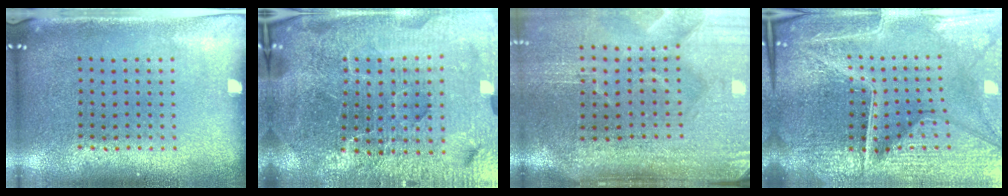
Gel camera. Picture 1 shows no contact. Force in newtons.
{"total": 7.2, "press": 6.2, "slide": 3.5}
{"total": 5.0, "press": 4.2, "slide": 2.6}
{"total": 6.9, "press": 6.1, "slide": 3.2}